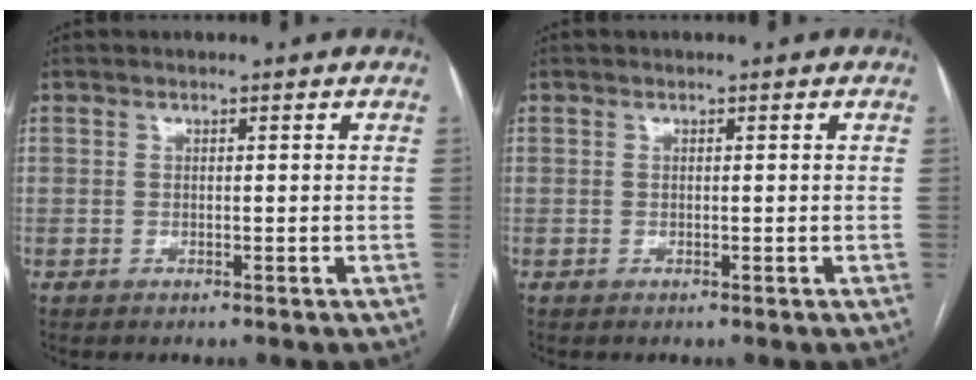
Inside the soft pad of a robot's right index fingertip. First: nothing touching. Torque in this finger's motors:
{"motor_torque": [0.01, 0.00, 0.00, 0.00]}